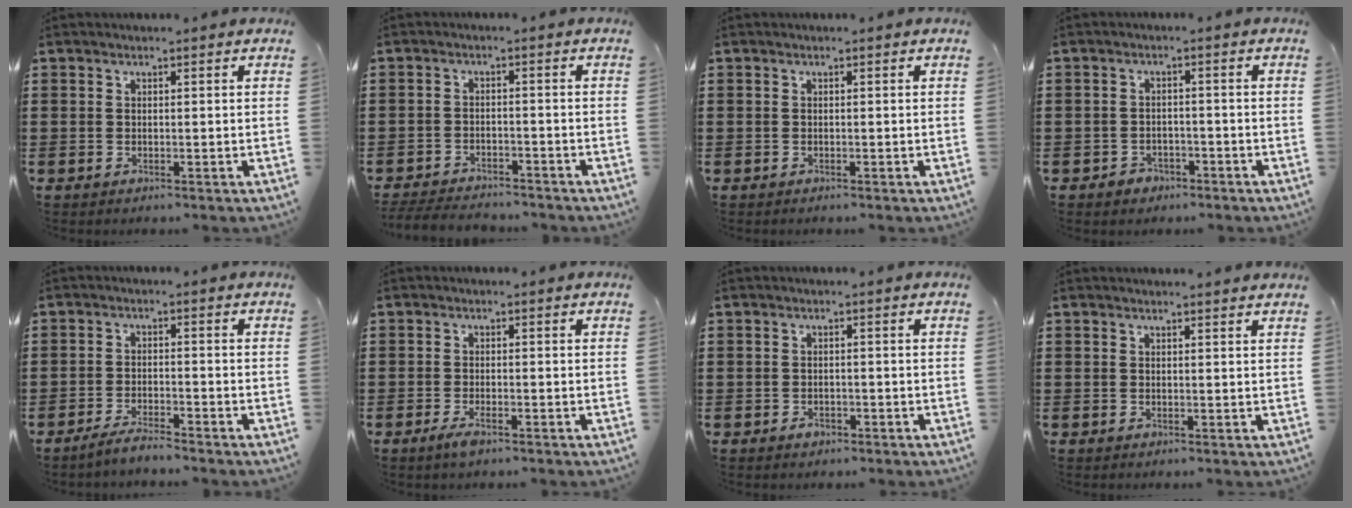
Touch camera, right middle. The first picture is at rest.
{"total": 3.8, "force": [-3.7, 0.5, 0.4], "torque": [-0.016, -0.003, -0.079]}
{"total": 0.0}
{"total": 1.9, "force": [-1.7, 0.9, 0.2], "torque": [-0.011, 0.000, -0.037]}
{"total": 3.0, "force": [-2.8, -0.1, 1.1], "torque": [-0.019, 0.002, -0.053]}
{"total": 2.1, "force": [-1.2, 0.5, 1.7], "torque": [-0.035, -0.004, -0.024]}
{"total": 1.1, "force": [-0.8, 0.6, 0.4], "torque": [-0.012, -0.003, -0.016]}
{"total": 0.8, "force": [0.7, 0.0, 0.2], "torque": [0.003, -0.003, 0.012]}